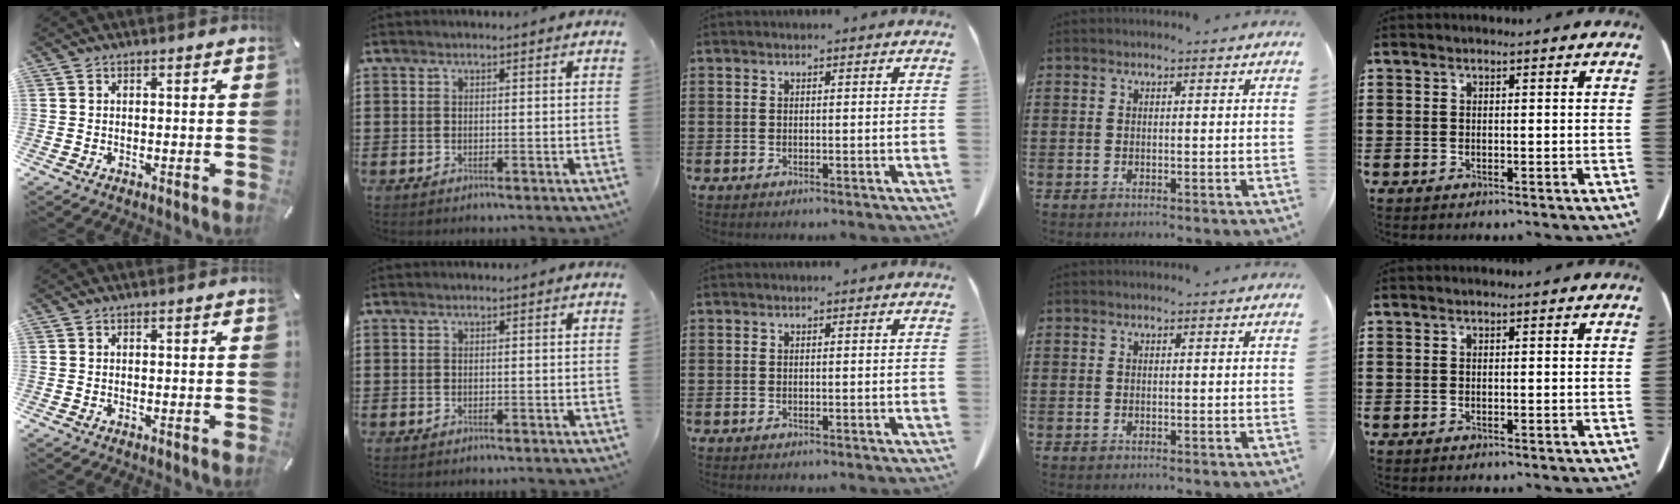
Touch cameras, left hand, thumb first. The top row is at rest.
{}